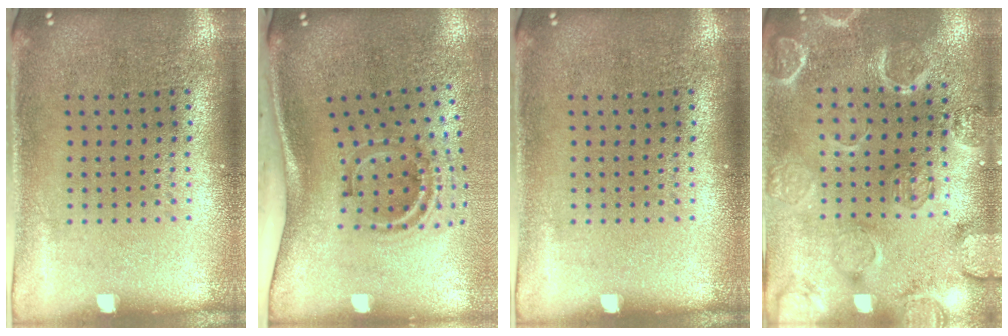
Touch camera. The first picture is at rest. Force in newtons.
{"total": 1.9, "press": 1.2, "slide": 1.5}
{"total": 0.0}
{"total": 2.5, "press": 2.5, "slide": 0.2}